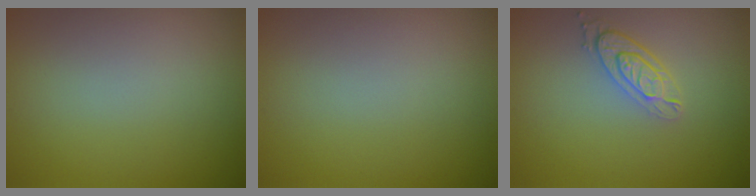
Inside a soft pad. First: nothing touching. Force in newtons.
{"total": 0.0}
{"total": 2.8, "press": 2.2, "slide": 1.7}